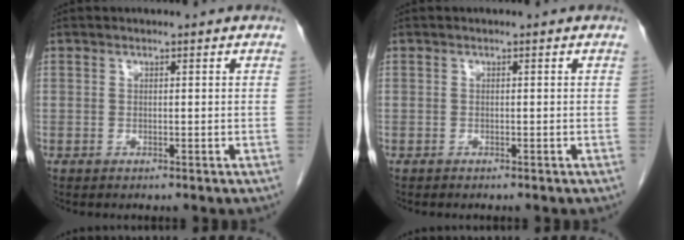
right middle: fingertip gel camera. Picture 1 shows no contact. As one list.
[{"total": 0.0}]